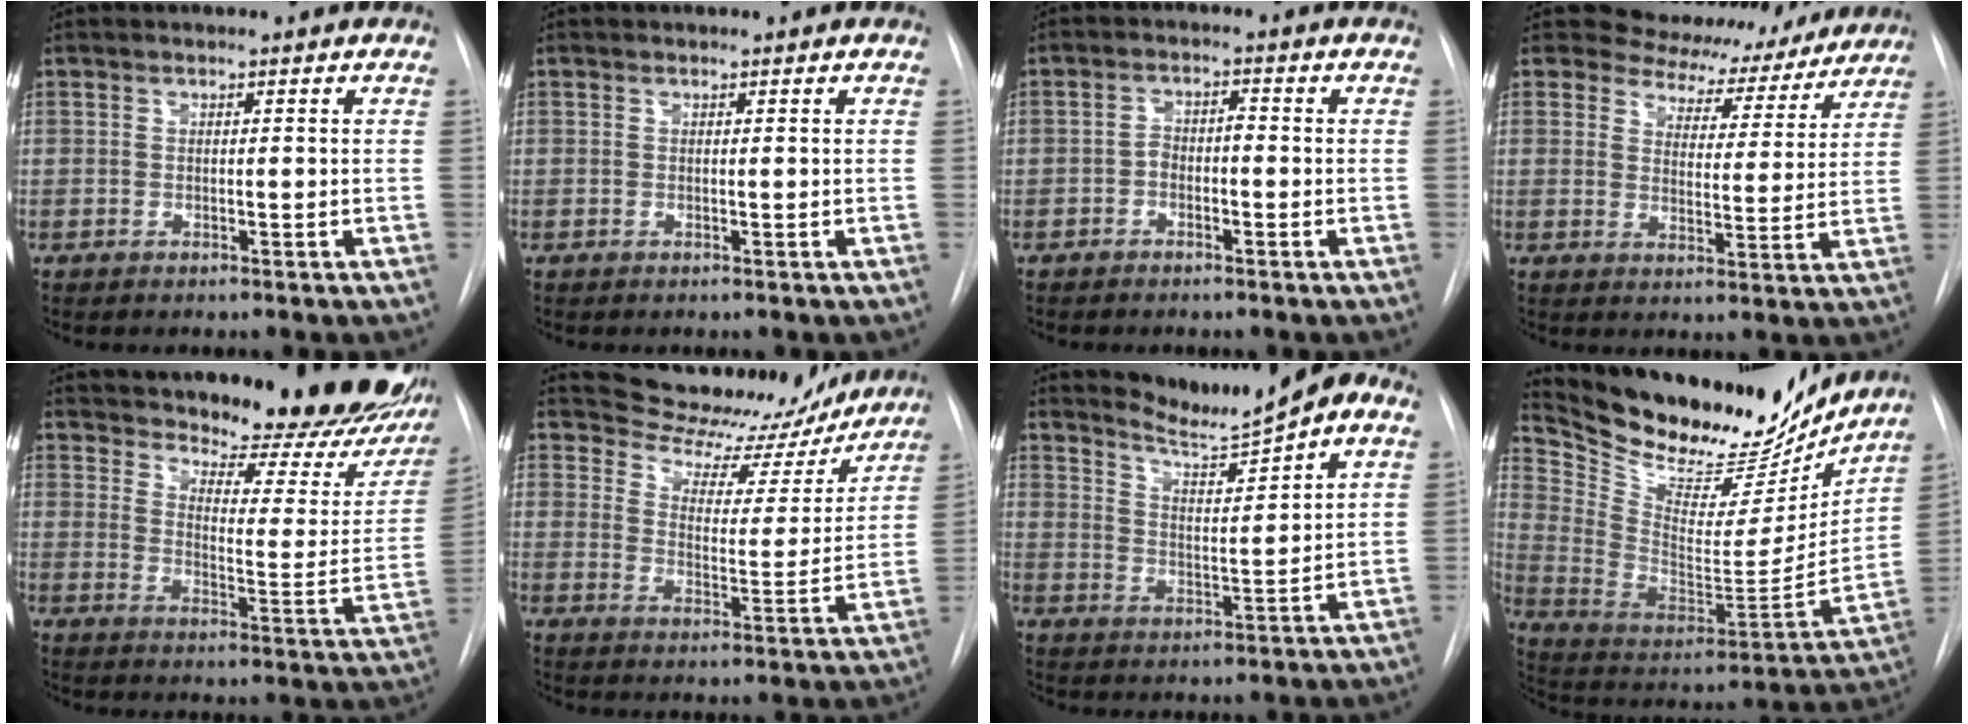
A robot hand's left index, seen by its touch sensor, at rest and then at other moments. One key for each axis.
{"total": 0.0}
{"total": 2.4, "fx": -1.0, "fy": 1.4, "fz": 1.7, "tx": -0.026, "ty": 0.014, "tz": -0.020}
{"total": 12.4, "fx": 11.2, "fy": 5.2, "fz": 1.4, "tx": 0.002, "ty": -0.007, "tz": 0.125}
{"total": 30.4, "fx": 26.0, "fy": 7.0, "fz": 14.1, "tx": -0.223, "ty": -0.076, "tz": 0.326}
{"total": 16.3, "fx": 15.2, "fy": 4.8, "fz": 3.2, "tx": -0.033, "ty": -0.021, "tz": 0.199}
{"total": 10.4, "fx": 8.4, "fy": 0.1, "fz": 6.1, "tx": -0.097, "ty": 0.004, "tz": 0.133}
{"total": 24.2, "fx": 21.8, "fy": 6.8, "fz": 8.0, "tx": -0.148, "ty": -0.043, "tz": 0.337}